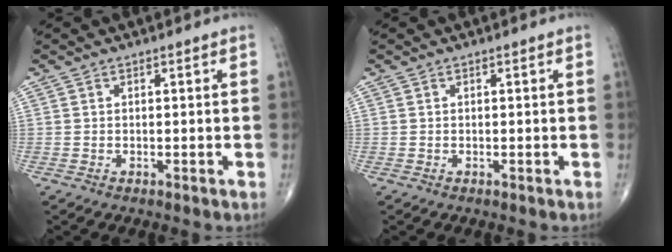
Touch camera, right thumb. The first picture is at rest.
{"total": 0.0}